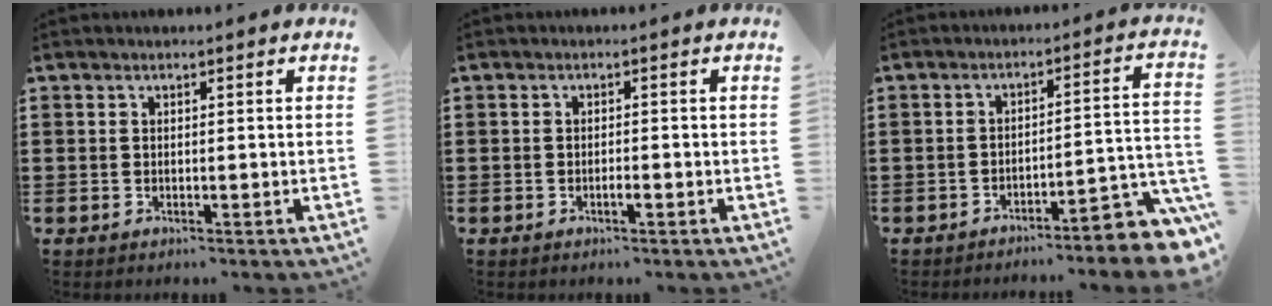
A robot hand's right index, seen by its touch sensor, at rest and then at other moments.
{"total": 1.2, "force": [-0.7, 0.3, 0.9], "torque": [-0.019, -0.003, -0.012]}
{"total": 5.4, "force": [-4.4, 0.6, 3.1], "torque": [-0.041, -0.013, -0.087]}